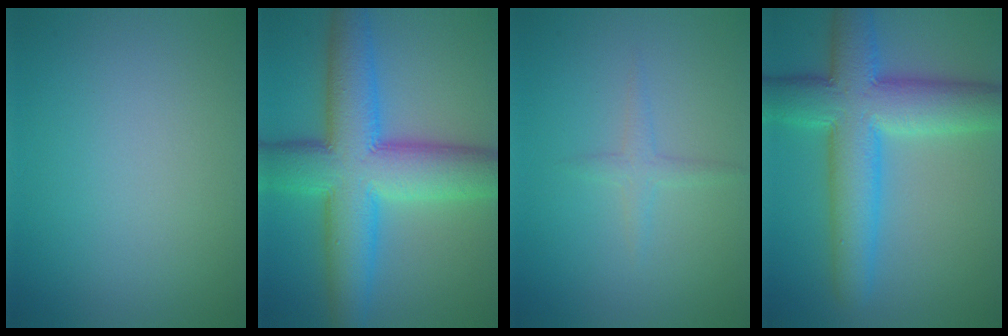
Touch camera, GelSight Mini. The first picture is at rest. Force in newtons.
{"total": 11.7, "press": 11.7, "slide": 0.0}
{"total": 1.3, "press": 1.3, "slide": 0.0}
{"total": 9.6, "press": 9.6, "slide": 0.2}